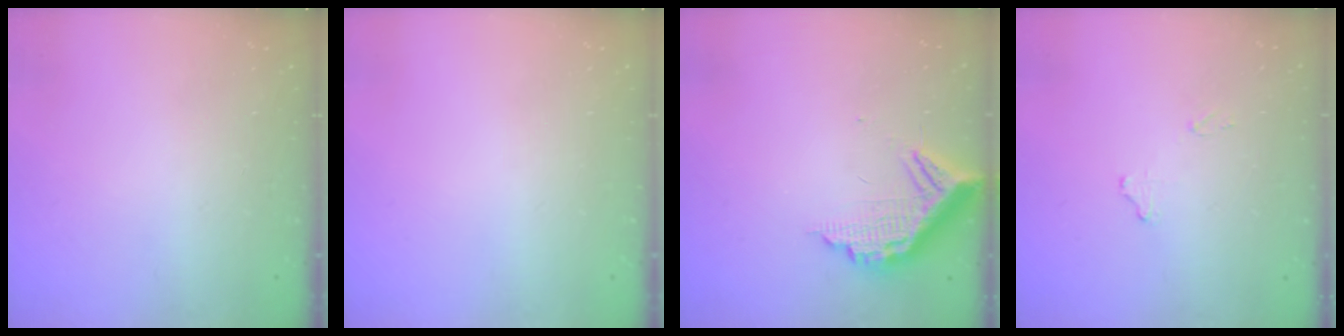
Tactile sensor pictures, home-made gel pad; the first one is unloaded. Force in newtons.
{"total": 0.0}
{"total": 11.4, "press": 11.3, "slide": 1.1}
{"total": 7.9, "press": 7.8, "slide": 0.7}